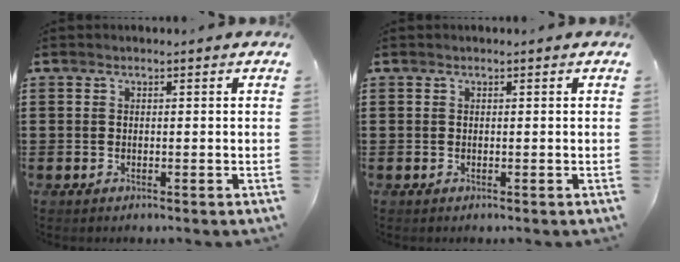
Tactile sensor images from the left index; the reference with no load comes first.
{"total": 0.0}